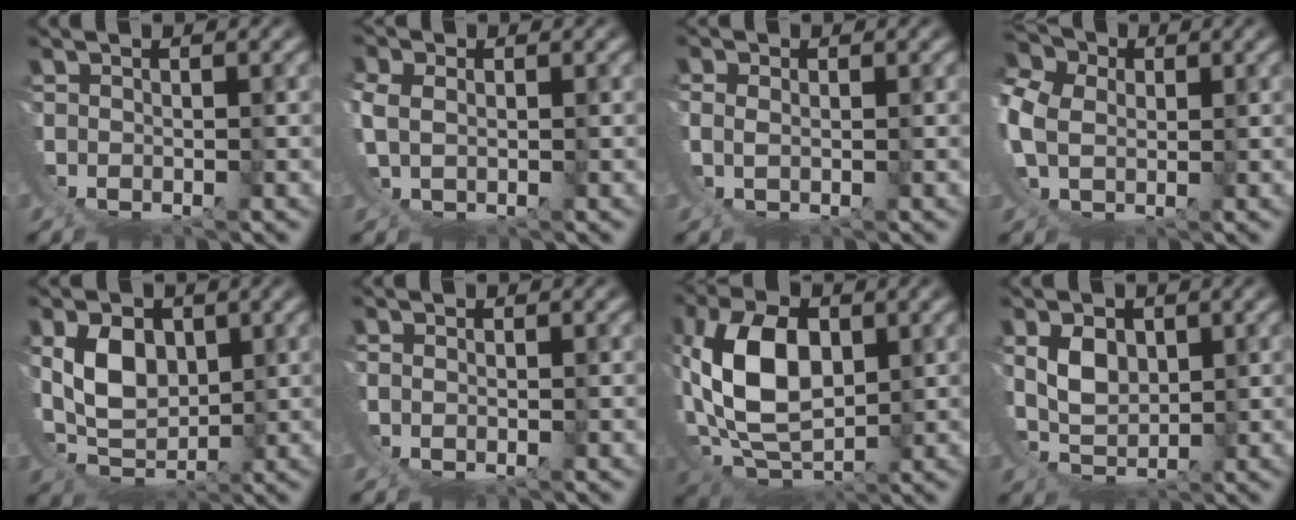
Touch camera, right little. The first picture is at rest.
{"total": 2.5, "force": [1.7, 1.5, 1.1], "torque": [-0.040, 0.002, 0.028]}
{"total": 1.3, "force": [1.0, 0.2, 0.8], "torque": [-0.021, 0.002, 0.017]}
{"total": 8.8, "force": [4.6, 6.1, 4.4], "torque": [-0.097, 0.024, 0.055]}
{"total": 4.9, "force": [3.2, 2.0, 3.1], "torque": [-0.069, -0.017, 0.071]}
{"total": 0.0}
{"total": 9.3, "force": [2.8, 5.3, 7.1], "torque": [-0.181, -0.037, 0.078]}
{"total": 3.6, "force": [3.2, 0.5, 1.6], "torque": [-0.029, -0.010, 0.072]}